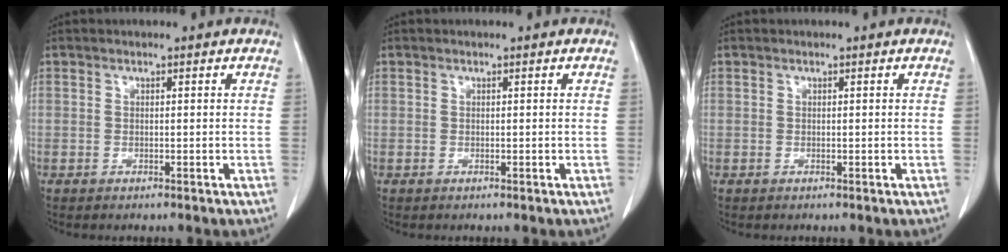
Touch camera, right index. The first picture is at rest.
{"total": 0.0}
{"total": 0.0}